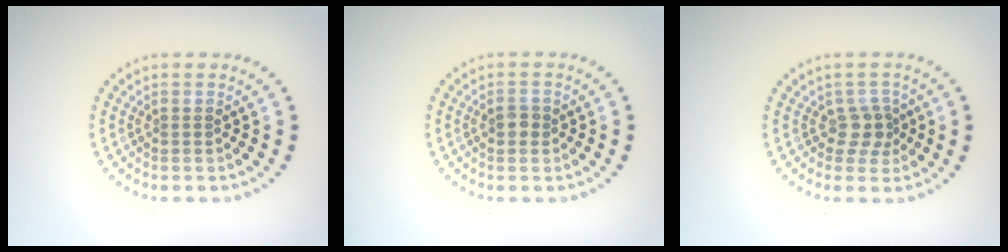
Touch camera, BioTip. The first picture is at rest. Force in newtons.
{"total": 1.3, "press": 1.3, "slide": 0.1}
{"total": 2.1, "press": 1.6, "slide": 1.3}